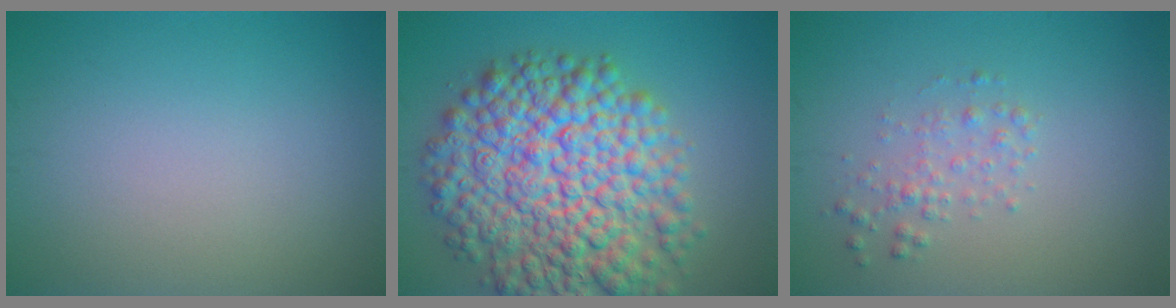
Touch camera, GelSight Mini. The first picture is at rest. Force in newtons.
{"total": 12.7, "press": 12.7, "slide": 0.4}
{"total": 1.6, "press": 1.6, "slide": 0.0}